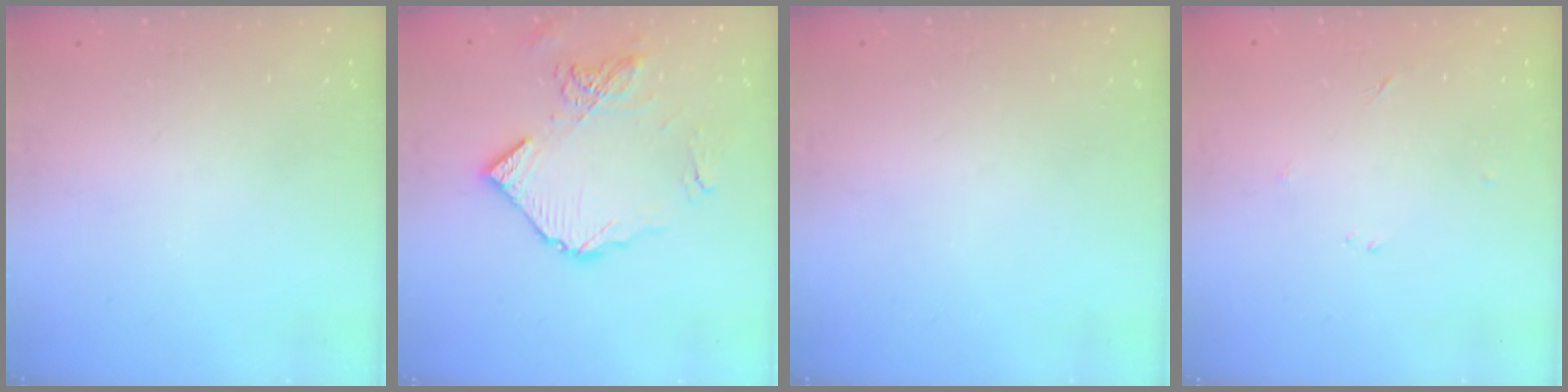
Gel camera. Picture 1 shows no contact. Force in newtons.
{"total": 12.2, "press": 12.2, "slide": 1.3}
{"total": 0.0}
{"total": 2.3, "press": 2.2, "slide": 0.3}